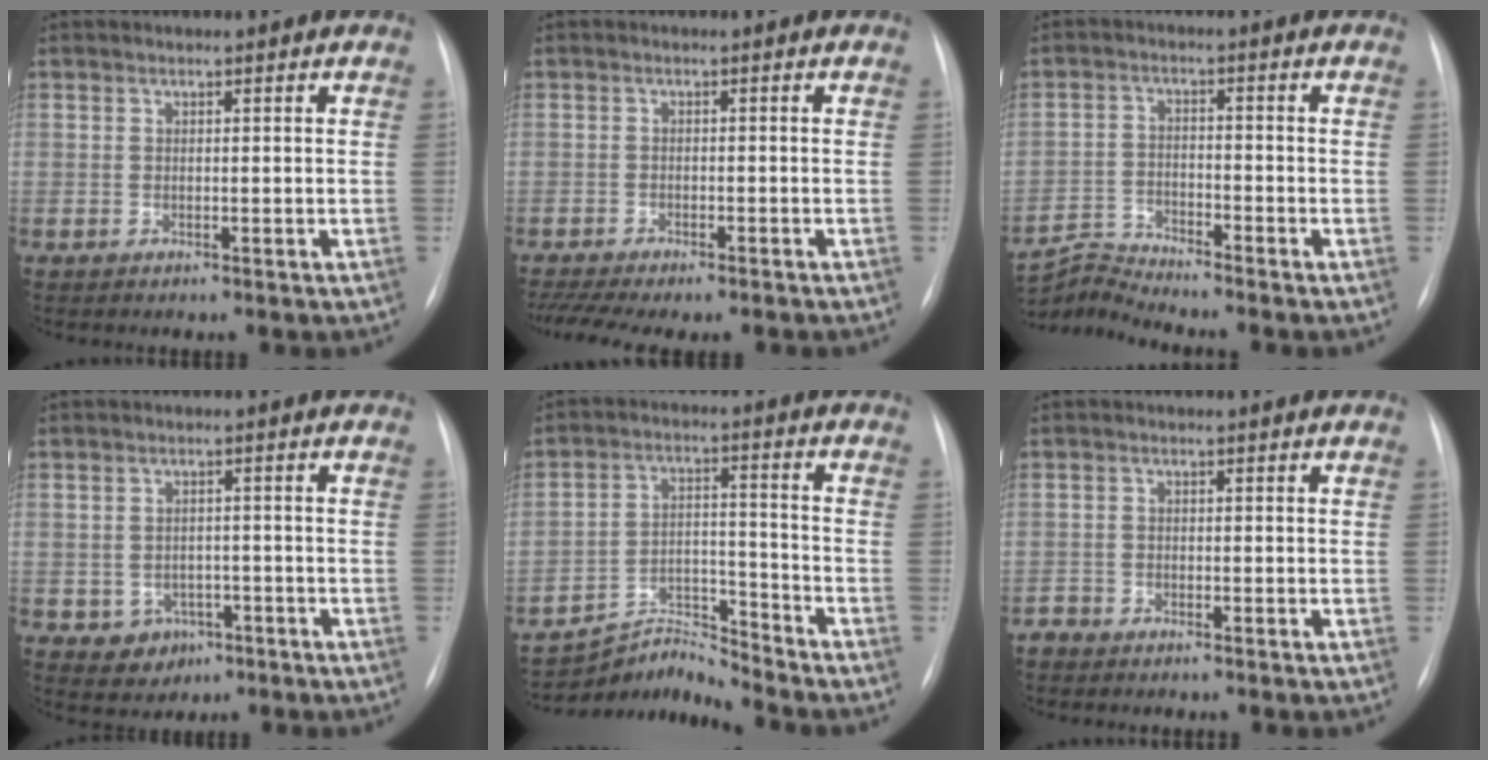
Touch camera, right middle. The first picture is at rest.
{"total": 11.7, "force": [-9.7, 2.9, 5.9], "torque": [-0.105, 0.000, -0.134]}
{"total": 5.6, "force": [-5.1, -1.9, -1.1], "torque": [0.002, -0.013, -0.099]}
{"total": 4.0, "force": [-1.7, 3.5, 1.0], "torque": [-0.007, 0.012, -0.012]}
{"total": 7.3, "force": [-6.9, -1.2, -2.0], "torque": [0.027, 0.028, -0.120]}
{"total": 1.7, "force": [-1.6, 0.5, -0.2], "torque": [0.003, -0.001, -0.031]}